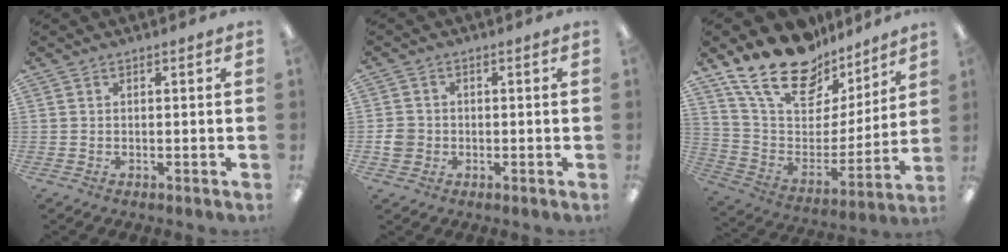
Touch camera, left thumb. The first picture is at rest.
{"total": 3.7, "force": [-0.6, 3.4, 1.4], "torque": [-0.022, 0.009, -0.010]}
{"total": 22.0, "force": [16.2, 11.0, 10.0], "torque": [-0.192, -0.102, 0.296]}